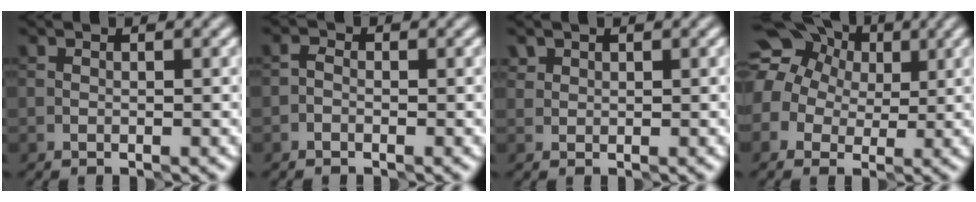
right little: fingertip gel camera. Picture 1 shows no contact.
{"total": 0.8, "force": [-0.5, 0.5, 0.5], "torque": [-0.008, 0.004, -0.012]}
{"total": 1.0, "force": [0.7, 0.7, 0.0], "torque": [0.003, 0.000, 0.010]}
{"total": 13.2, "force": [4.5, 11.0, 5.7], "torque": [-0.127, 0.041, 0.059]}